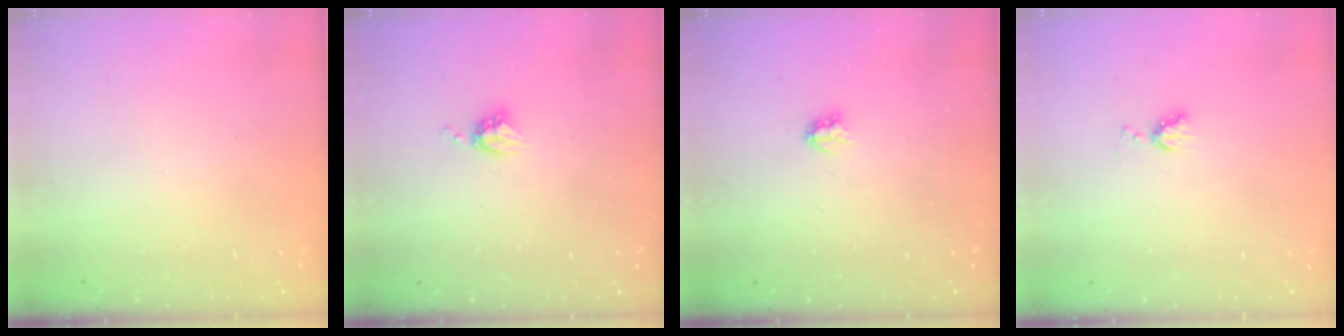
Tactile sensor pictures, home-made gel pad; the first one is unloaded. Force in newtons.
{"total": 4.6, "press": 4.5, "slide": 0.6}
{"total": 2.9, "press": 2.9, "slide": 0.3}
{"total": 5.7, "press": 5.7, "slide": 0.6}